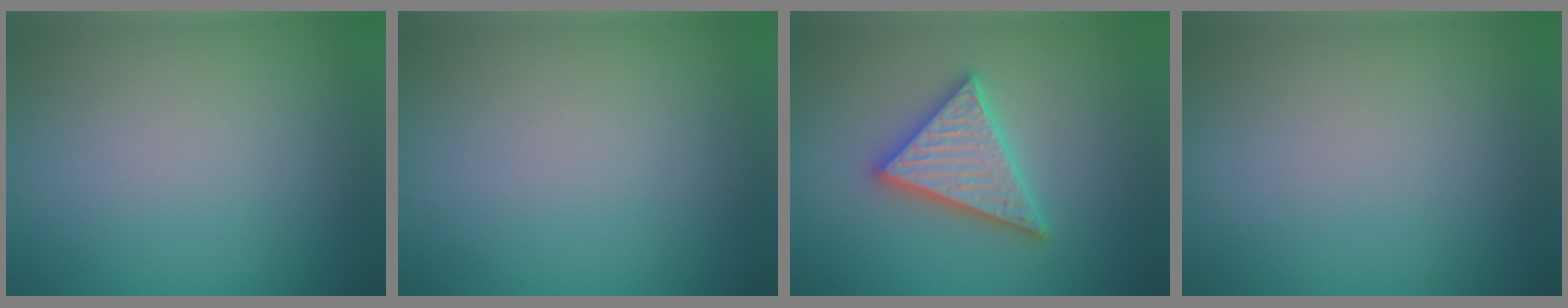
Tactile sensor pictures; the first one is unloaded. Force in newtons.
{"total": 0.0}
{"total": 4.9, "press": 4.9, "slide": 0.7}
{"total": 0.0}